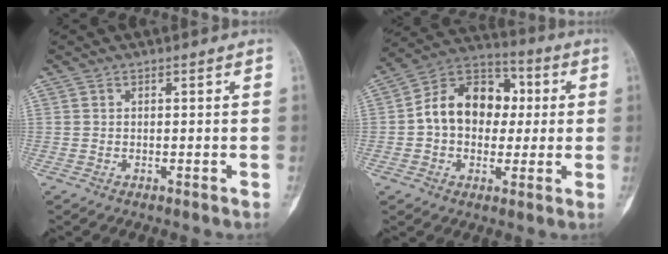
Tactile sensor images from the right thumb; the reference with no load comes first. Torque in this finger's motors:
{"motor_torque": [-0.01, 0.27, 0.60, -0.38, 0.25]}